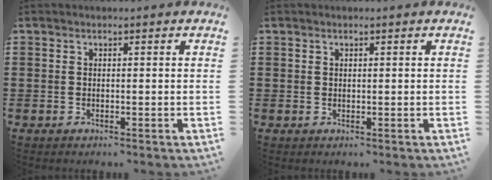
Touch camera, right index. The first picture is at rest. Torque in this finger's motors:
{"motor_torque": [-0.62, 0.90, -0.02, -0.01]}